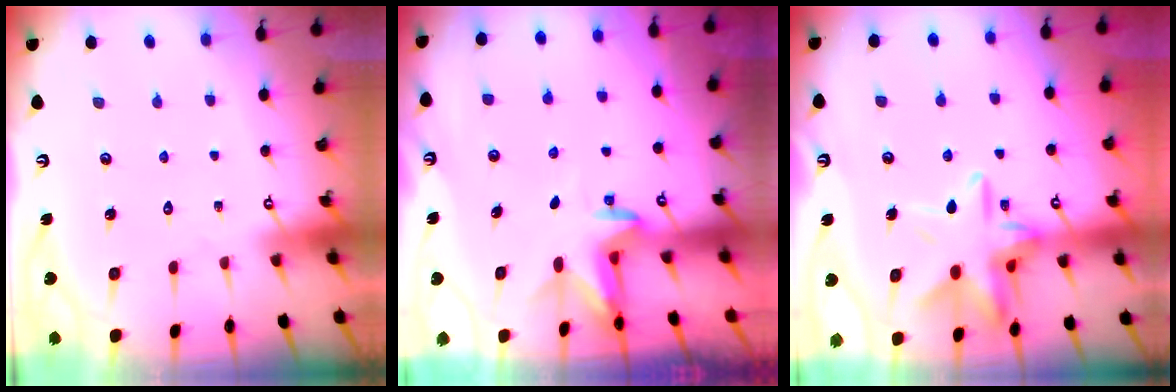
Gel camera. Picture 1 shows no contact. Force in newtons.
{"total": 2.9, "press": 2.9, "slide": 0.5}
{"total": 15.9, "press": 15.8, "slide": 1.6}